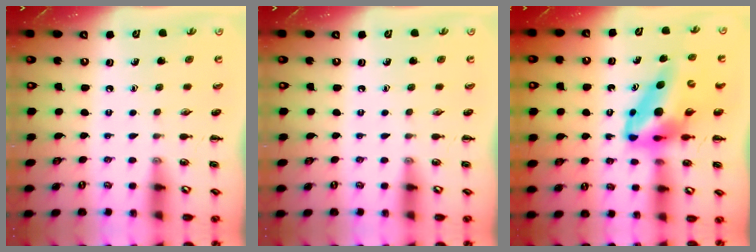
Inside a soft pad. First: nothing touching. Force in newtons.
{"total": 0.0}
{"total": 12.3, "press": 11.7, "slide": 3.9}